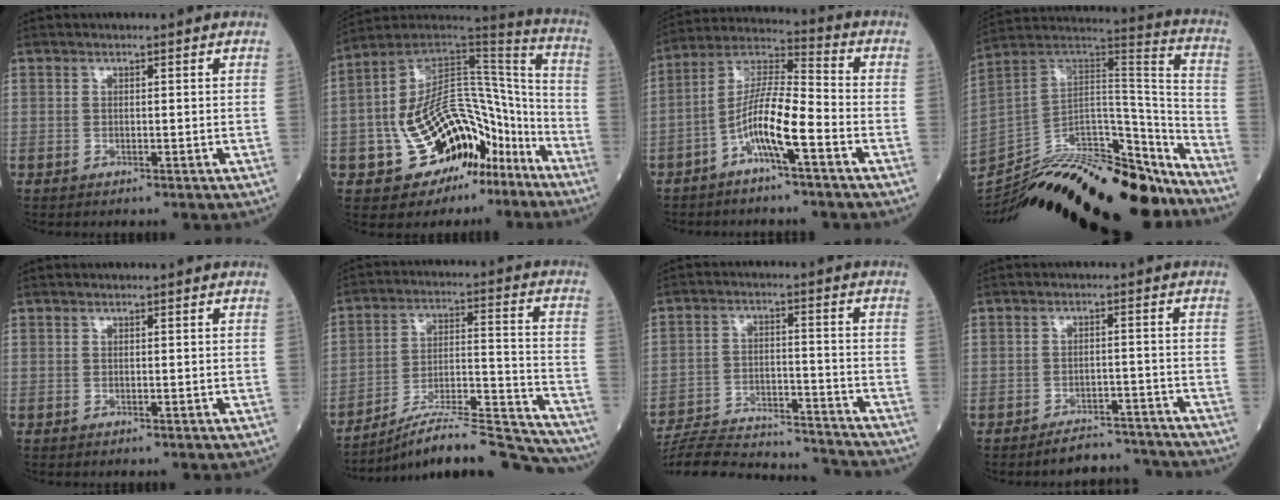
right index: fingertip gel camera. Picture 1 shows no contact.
{"total": 20.1, "force": [-9.5, 10.2, 14.4], "torque": [-0.232, 0.052, -0.144]}
{"total": 10.3, "force": [-4.3, 1.2, 9.3], "torque": [-0.184, 0.016, -0.085]}
{"total": 29.5, "force": [-26.1, 4.9, 12.8], "torque": [-0.192, 0.008, -0.404]}
{"total": 0.0}
{"total": 20.6, "force": [-19.5, 0.7, 6.7], "torque": [-0.083, 0.022, -0.298]}
{"total": 21.0, "force": [-20.1, 2.1, 5.7], "torque": [-0.124, -0.011, -0.298]}
{"total": 5.6, "force": [-5.4, 1.3, -0.4], "torque": [0.018, 0.015, -0.079]}